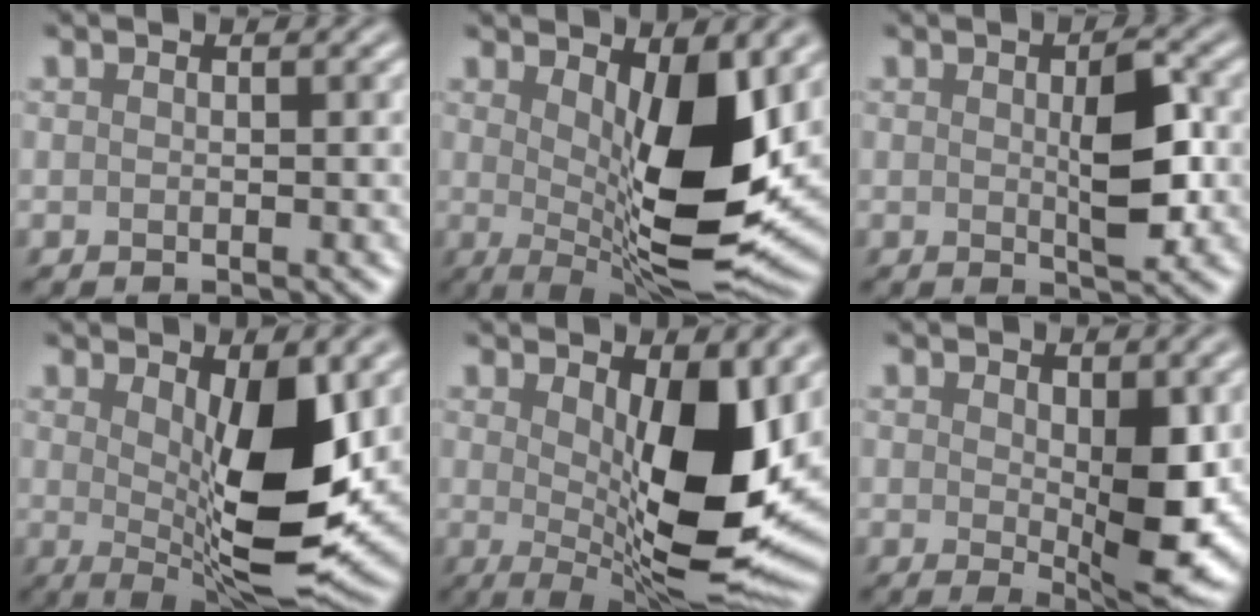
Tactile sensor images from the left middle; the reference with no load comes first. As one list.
[{"total": 10.9, "force": [1.5, 3.7, 10.1], "torque": [-0.152, -0.021, 0.032]}, {"total": 4.0, "force": [0.0, 1.2, 3.8], "torque": [-0.067, 0.000, 0.004]}, {"total": 9.8, "force": [1.1, 3.2, 9.2], "torque": [-0.142, -0.021, 0.025]}, {"total": 12.4, "force": [1.4, 4.5, 11.4], "torque": [-0.160, -0.022, 0.028]}, {"total": 5.8, "force": [0.3, 1.7, 5.6], "torque": [-0.092, -0.016, 0.015]}]